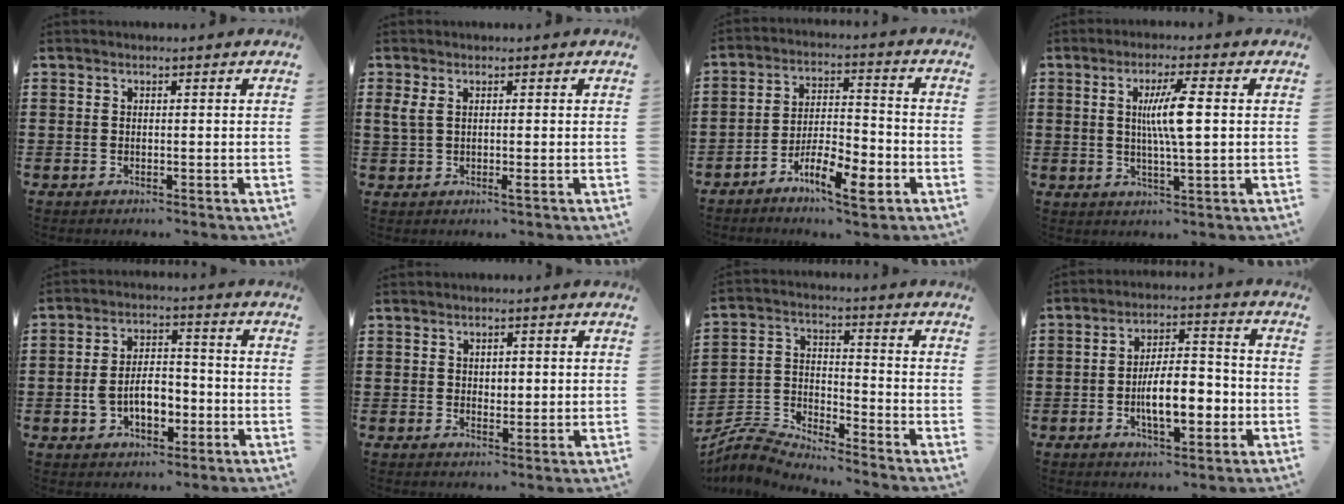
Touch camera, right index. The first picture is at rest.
{"total": 2.8, "force": [0.2, 0.7, 2.7], "torque": [-0.073, -0.009, -0.003]}
{"total": 8.7, "force": [-5.1, 2.8, 6.5], "torque": [-0.116, 0.012, -0.089]}
{"total": 6.7, "force": [1.0, 0.6, 6.6], "torque": [-0.122, -0.001, 0.011]}
{"total": 7.3, "force": [-2.2, 4.1, 5.6], "torque": [-0.113, 0.005, -0.047]}
{"total": 1.4, "force": [0.3, 1.0, 1.0], "torque": [-0.021, 0.008, 0.004]}
{"total": 5.0, "force": [-5.0, 0.6, 0.5], "torque": [-0.041, -0.008, -0.110]}
{"total": 8.9, "force": [-2.8, 3.6, 7.6], "torque": [-0.128, -0.003, -0.054]}